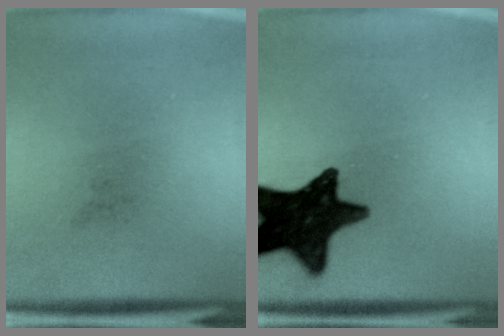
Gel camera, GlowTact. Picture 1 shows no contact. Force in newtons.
{"total": 14.7}